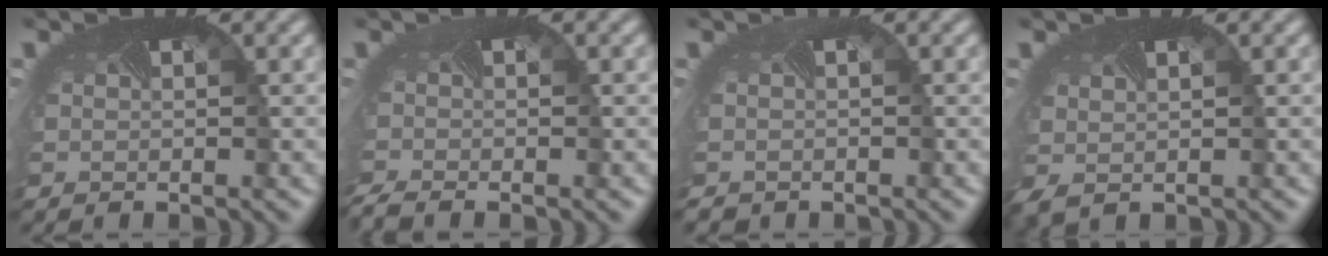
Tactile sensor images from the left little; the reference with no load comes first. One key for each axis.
{"total": 2.5, "fx": -2.2, "fy": 0.2, "fz": 1.1, "tx": -0.027, "ty": -0.015, "tz": -0.046}
{"total": 1.1, "fx": -1.0, "fy": 0.3, "fz": -0.1, "tx": -0.002, "ty": -0.009, "tz": -0.019}
{"total": 1.2, "fx": 0.0, "fy": 0.7, "fz": 0.9, "tx": -0.031, "ty": -0.004, "tz": 0.011}